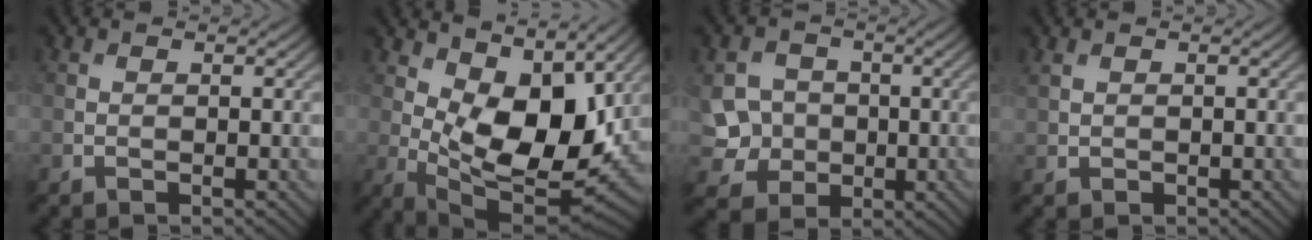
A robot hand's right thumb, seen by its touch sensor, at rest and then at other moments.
{"total": 12.5, "force": [3.8, 5.9, 10.4], "torque": [-0.189, -0.013, 0.075]}
{"total": 6.0, "force": [-0.7, 5.5, 2.3], "torque": [-0.060, -0.011, -0.029]}
{"total": 1.1, "force": [0.6, 0.8, 0.5], "torque": [-0.017, 0.000, 0.015]}